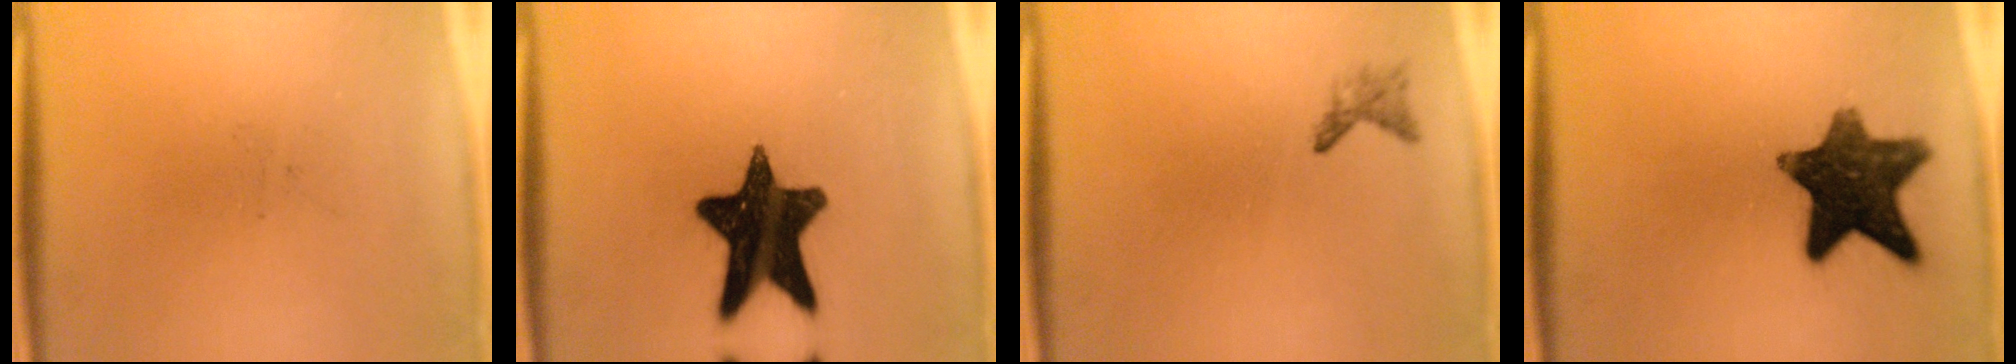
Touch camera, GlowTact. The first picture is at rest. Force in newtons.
{"total": 15.9}
{"total": 1.1}
{"total": 12.6}